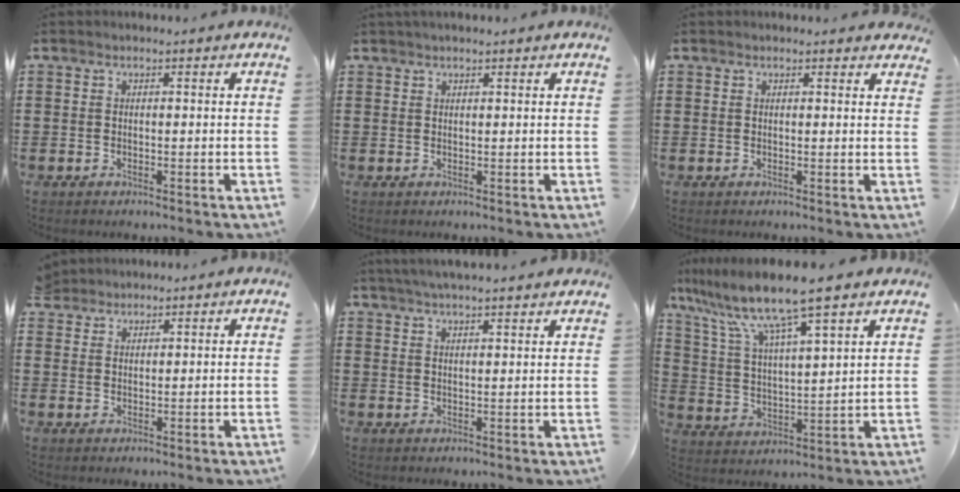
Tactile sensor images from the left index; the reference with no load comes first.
{"total": 0.7, "force": [0.6, 0.0, 0.3], "torque": [-0.007, 0.000, 0.012]}
{"total": 1.0, "force": [0.9, 0.2, 0.3], "torque": [0.001, -0.002, 0.015]}
{"total": 2.0, "force": [1.9, 0.6, -0.3], "torque": [0.000, 0.004, 0.039]}
{"total": 3.3, "force": [3.1, -0.5, 0.9], "torque": [-0.028, -0.008, 0.056]}
{"total": 9.6, "force": [7.9, 0.1, 5.4], "torque": [-0.138, -0.045, 0.128]}